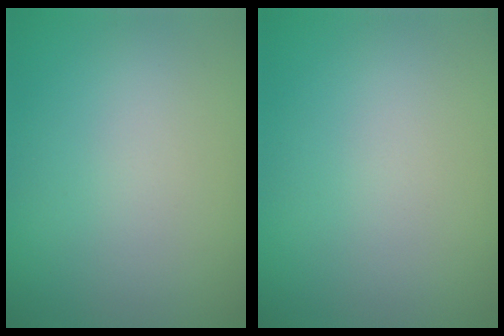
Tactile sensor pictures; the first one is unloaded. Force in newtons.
{"total": 0.0}